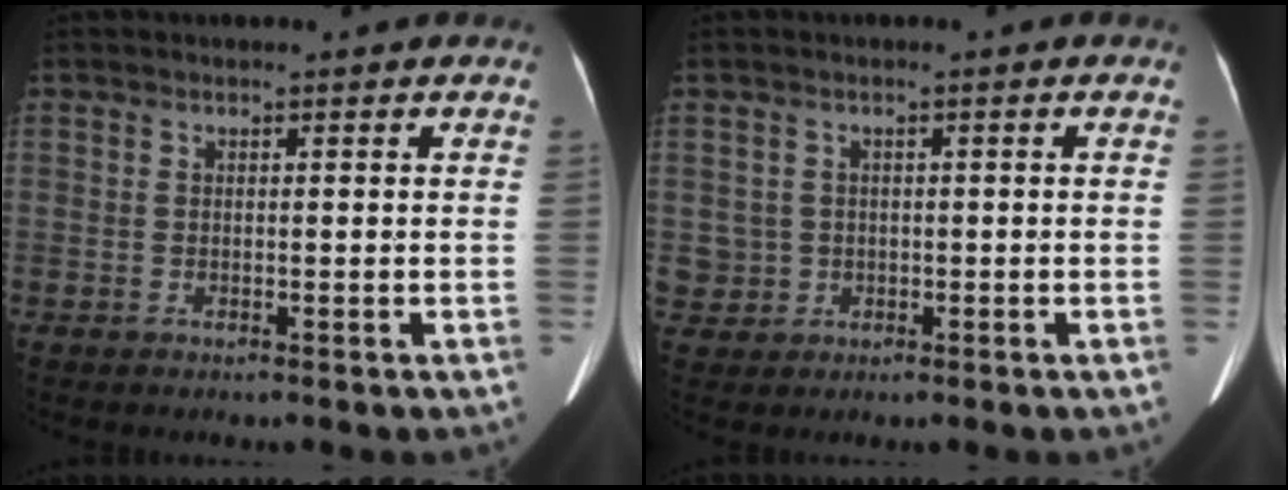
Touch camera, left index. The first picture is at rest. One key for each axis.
{"total": 4.7, "fx": -0.3, "fy": 4.7, "fz": 0.1, "tx": -0.008, "ty": 0.012, "tz": 0.003}